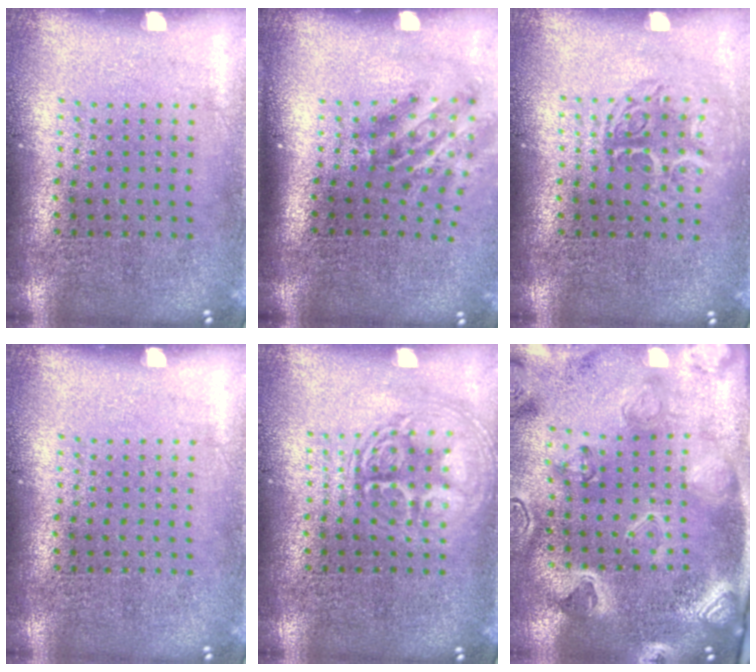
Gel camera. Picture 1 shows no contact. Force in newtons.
{"total": 1.9, "press": 1.2, "slide": 1.5}
{"total": 1.2, "press": 1.1, "slide": 0.5}
{"total": 0.0}
{"total": 2.9, "press": 2.9, "slide": 0.4}
{"total": 3.2, "press": 3.1, "slide": 0.4}